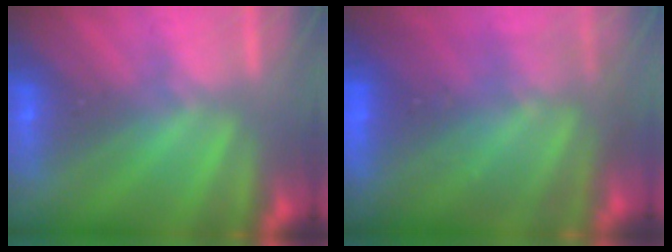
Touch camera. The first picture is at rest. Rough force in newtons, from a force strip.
{"total": 9.6}